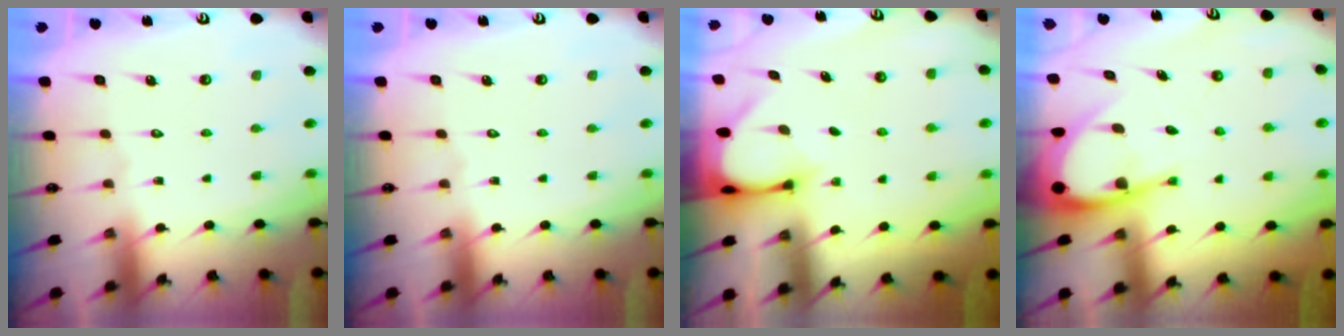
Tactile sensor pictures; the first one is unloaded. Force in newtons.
{"total": 0.0}
{"total": 3.3, "press": 3.2, "slide": 0.2}
{"total": 8.3, "press": 8.3, "slide": 1.0}